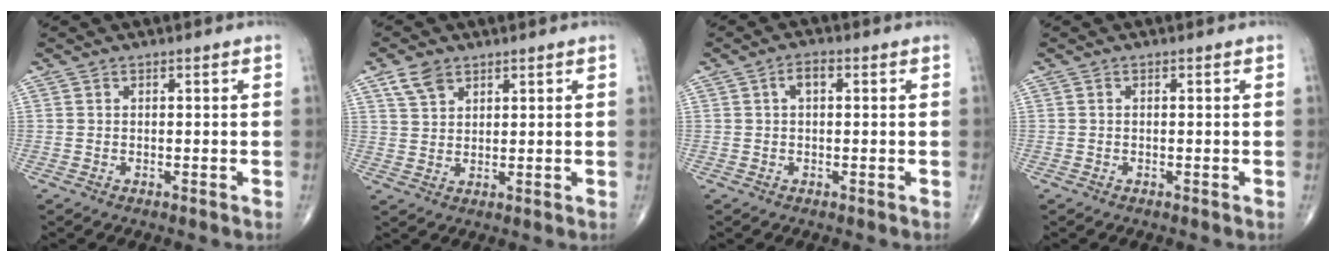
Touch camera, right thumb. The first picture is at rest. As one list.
[{"total": 4.6, "force": [3.0, 2.9, 2.1], "torque": [-0.031, -0.009, 0.061]}, {"total": 2.5, "force": [0.6, 1.4, 2.1], "torque": [-0.036, 0.009, 0.009]}, {"total": 0.0}]